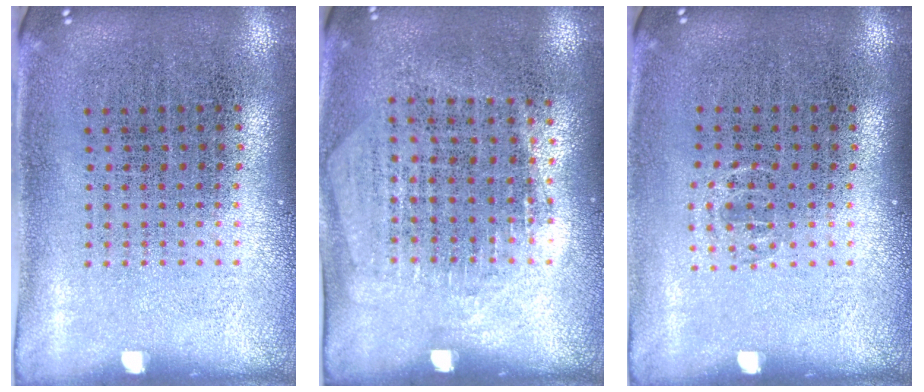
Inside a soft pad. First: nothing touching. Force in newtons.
{"total": 1.3, "press": 1.2, "slide": 0.6}
{"total": 0.6, "press": 0.4, "slide": 0.4}